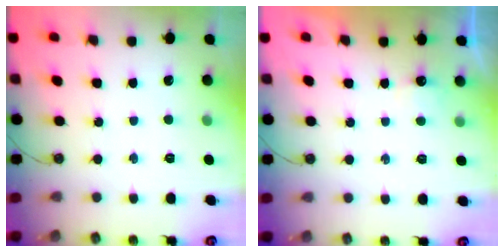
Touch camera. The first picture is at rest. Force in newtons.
{"total": 2.7, "press": 2.6, "slide": 0.4}